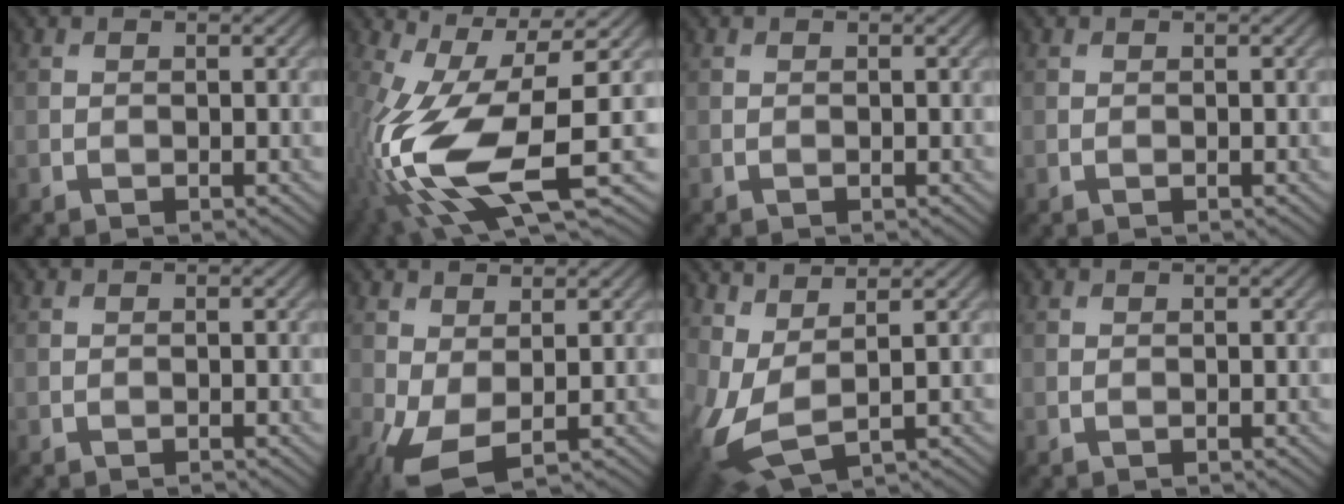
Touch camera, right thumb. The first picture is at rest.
{"total": 16.1, "force": [-4.6, 5.8, 14.3], "torque": [-0.334, -0.034, -0.067]}
{"total": 0.0}
{"total": 0.0}
{"total": 0.0}
{"total": 5.4, "force": [-1.3, 2.5, 4.6], "torque": [-0.126, -0.007, -0.024]}
{"total": 6.2, "force": [1.3, 2.7, 5.5], "torque": [-0.143, -0.007, 0.026]}
{"total": 0.0}